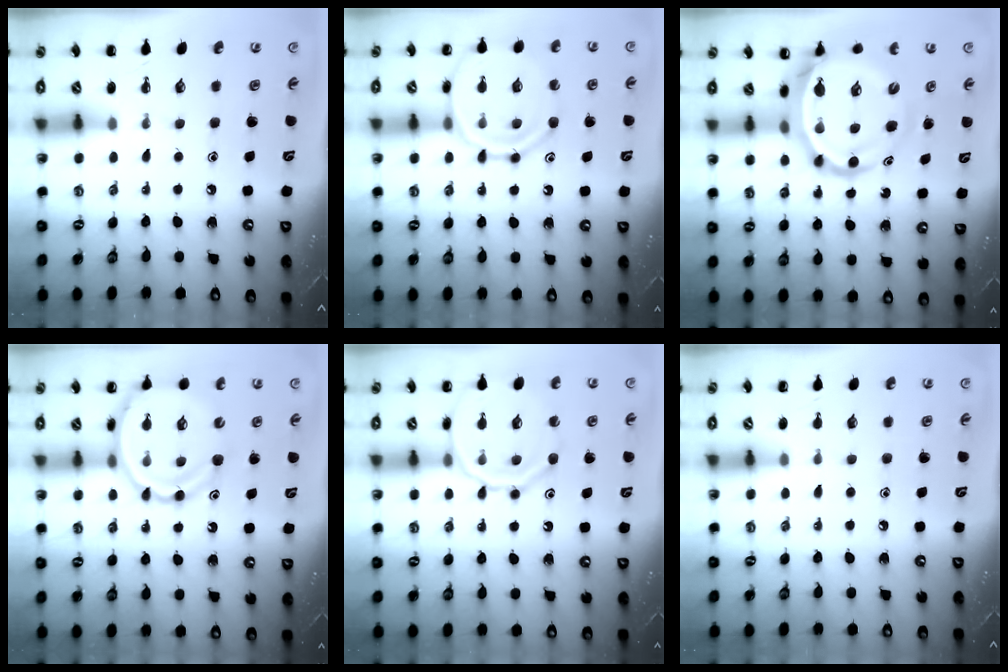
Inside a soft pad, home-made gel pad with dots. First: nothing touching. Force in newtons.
{"total": 15.4, "press": 15.3, "slide": 2.1}
{"total": 12.4, "press": 11.9, "slide": 3.5}
{"total": 13.8, "press": 13.3, "slide": 3.7}
{"total": 14.7, "press": 14.6, "slide": 1.4}
{"total": 3.8, "press": 3.6, "slide": 1.3}